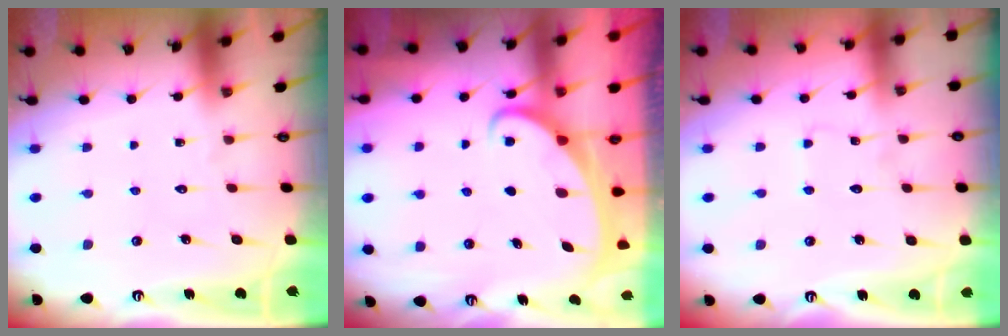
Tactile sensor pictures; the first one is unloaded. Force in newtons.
{"total": 2.1, "press": 2.1, "slide": 0.3}
{"total": 3.9, "press": 3.8, "slide": 0.3}